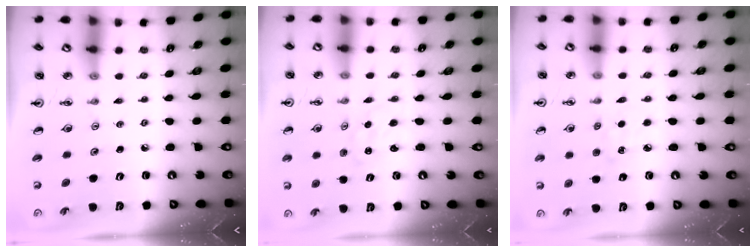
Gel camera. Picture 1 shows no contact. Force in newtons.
{"total": 0.0}
{"total": 4.3, "press": 4.2, "slide": 0.6}